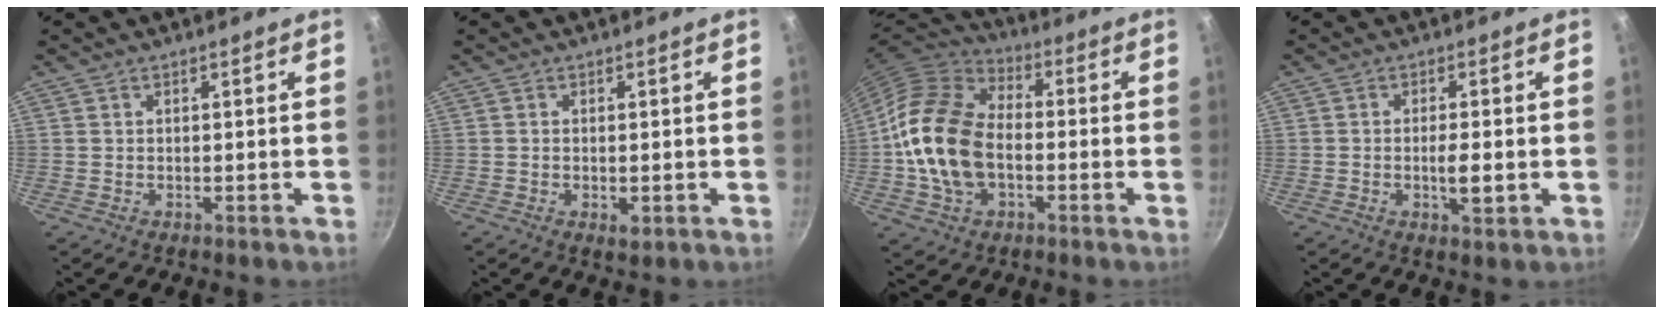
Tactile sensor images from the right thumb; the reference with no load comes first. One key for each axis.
{"total": 2.0, "fx": -0.5, "fy": 1.0, "fz": 1.6, "tx": -0.025, "ty": -0.005, "tz": -0.006}
{"total": 17.2, "fx": -2.2, "fy": 11.4, "fz": 12.6, "tx": -0.218, "ty": 0.028, "tz": -0.054}
{"total": 4.0, "fx": -0.8, "fy": 1.1, "fz": 3.8, "tx": -0.071, "ty": 0.002, "tz": -0.014}